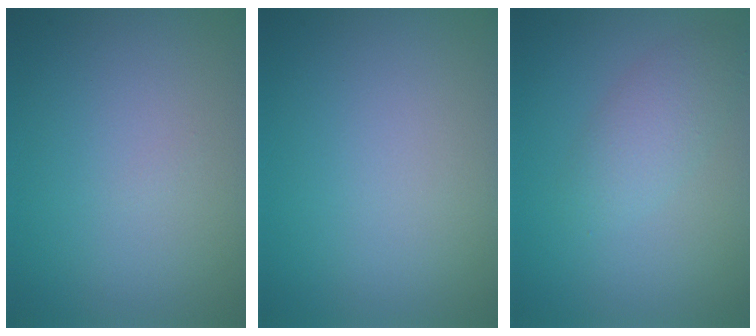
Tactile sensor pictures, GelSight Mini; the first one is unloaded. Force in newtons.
{"total": 0.0}
{"total": 2.5, "press": 2.5, "slide": 0.0}